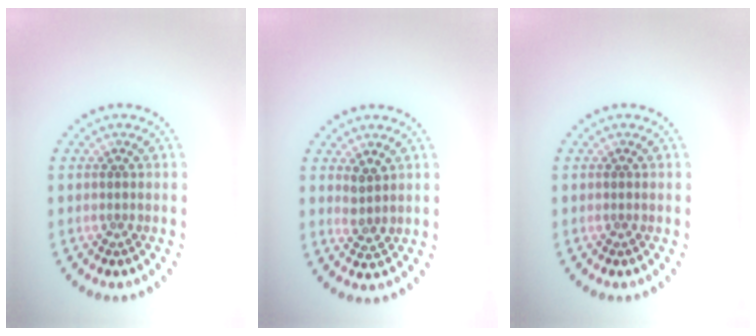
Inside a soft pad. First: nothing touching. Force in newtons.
{"total": 1.5, "press": 1.3, "slide": 0.7}
{"total": 0.0}